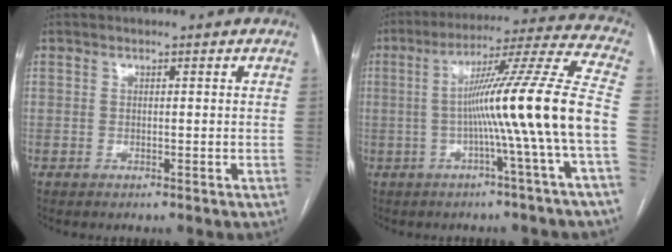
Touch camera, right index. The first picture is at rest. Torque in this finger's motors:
{"motor_torque": [2.13, -0.01, 0.98, 0.21]}